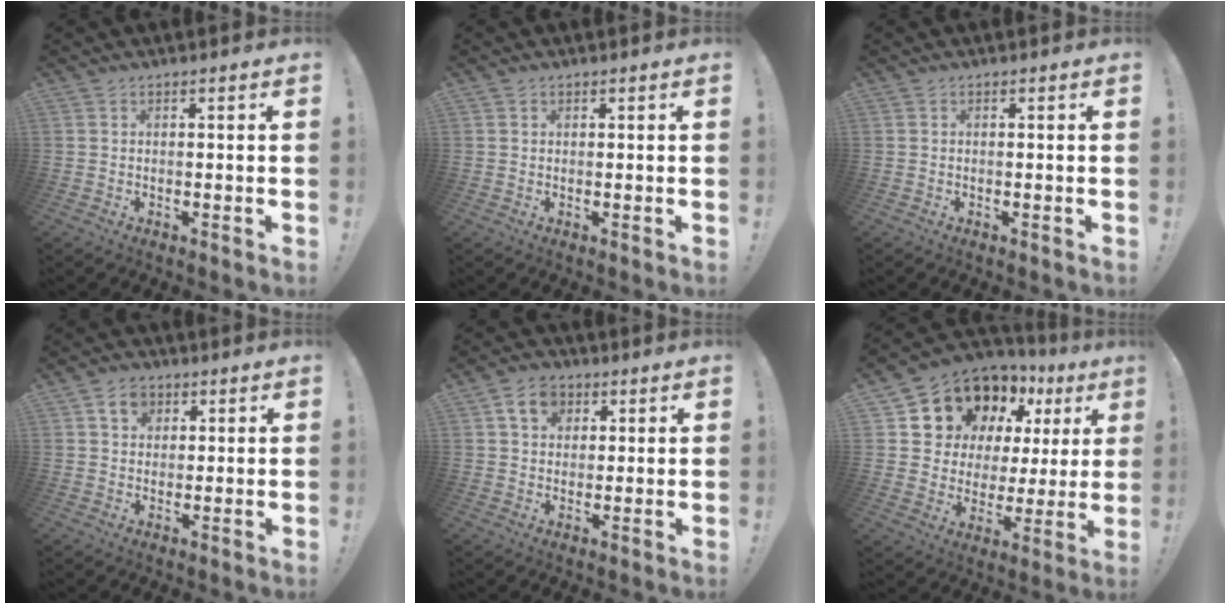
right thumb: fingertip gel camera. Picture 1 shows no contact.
{"total": 0.7, "force": [0.4, 0.6, 0.0], "torque": [0.006, -0.002, 0.006]}
{"total": 0.0}
{"total": 6.0, "force": [2.6, 4.8, 2.6], "torque": [-0.032, -0.003, 0.046]}
{"total": 7.9, "force": [3.3, 6.2, 3.6], "torque": [-0.047, -0.005, 0.063]}
{"total": 13.1, "force": [10.0, 7.4, 4.1], "torque": [-0.076, -0.083, 0.192]}